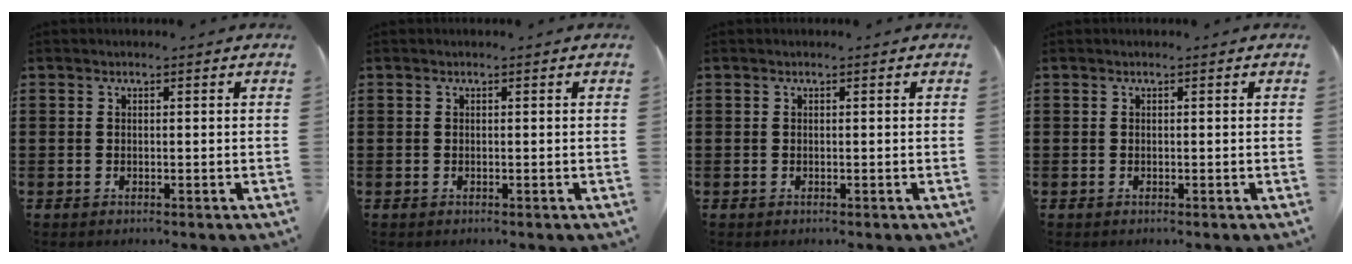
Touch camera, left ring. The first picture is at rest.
{"total": 0.0}
{"total": 0.0}
{"total": 0.0}